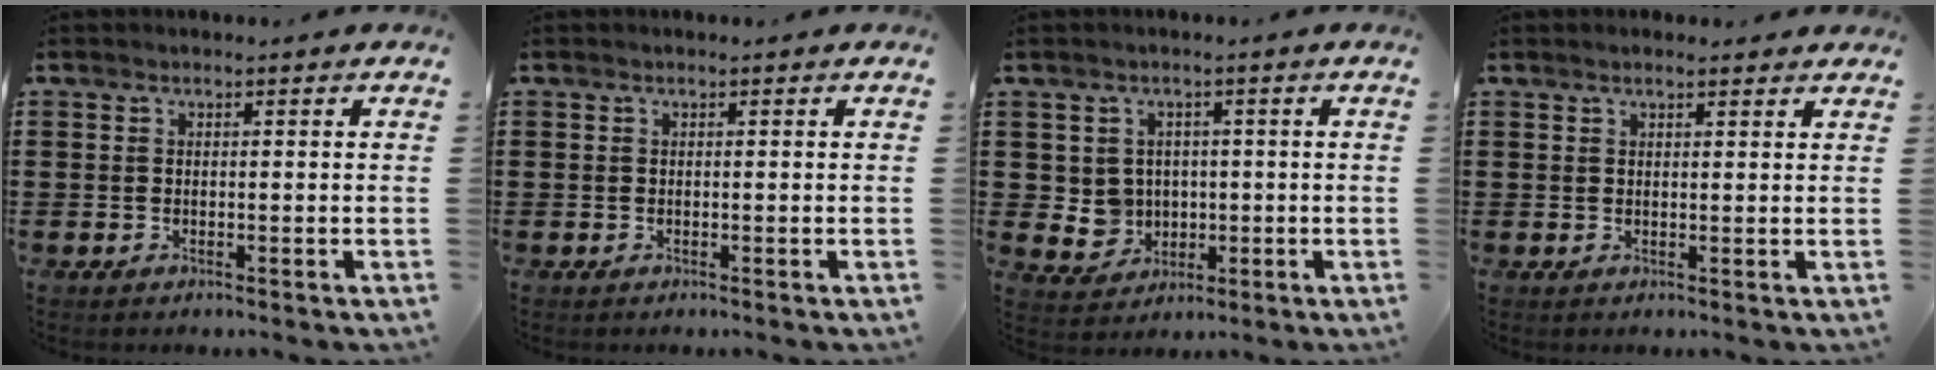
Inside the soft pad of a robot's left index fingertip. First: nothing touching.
{"total": 0.0}
{"total": 4.1, "force": [0.6, 4.0, 1.0], "torque": [-0.037, 0.009, 0.010]}
{"total": 1.5, "force": [1.4, 0.2, 0.7], "torque": [-0.015, 0.002, 0.025]}